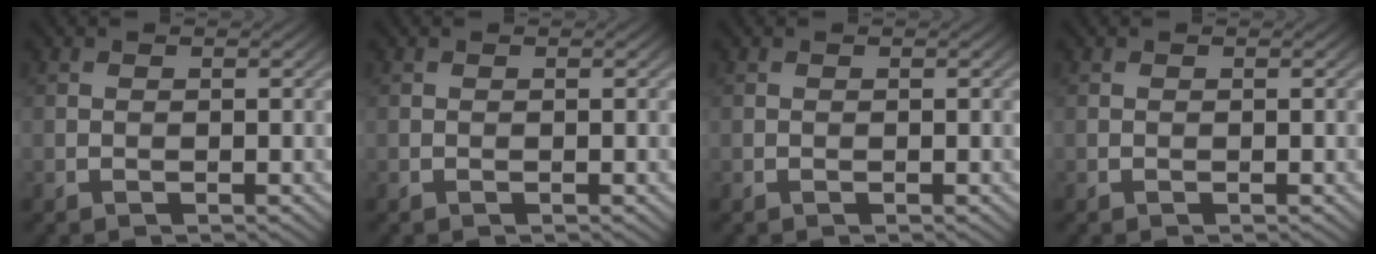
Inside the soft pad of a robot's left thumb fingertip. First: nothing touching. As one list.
[{"total": 0.0}, {"total": 0.0}, {"total": 0.0}]